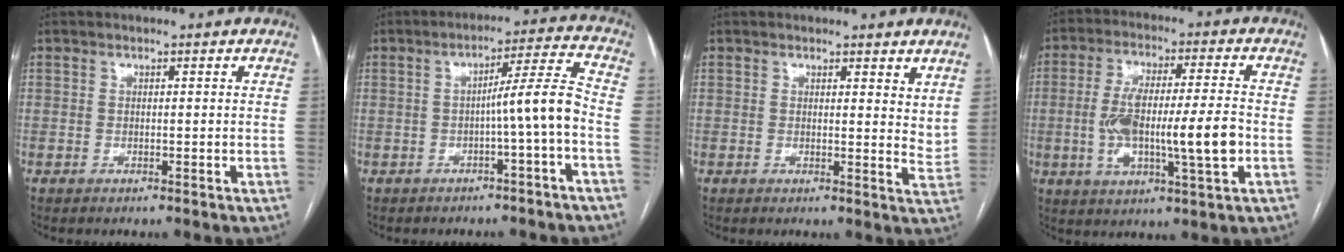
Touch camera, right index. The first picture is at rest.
{"total": 6.8, "force": [-1.8, -1.1, 6.4], "torque": [-0.093, 0.019, -0.026]}
{"total": 4.8, "force": [3.9, 1.6, 2.4], "torque": [-0.023, -0.020, 0.043]}
{"total": 13.7, "force": [-2.0, 2.2, 13.4], "torque": [-0.245, 0.008, -0.031]}